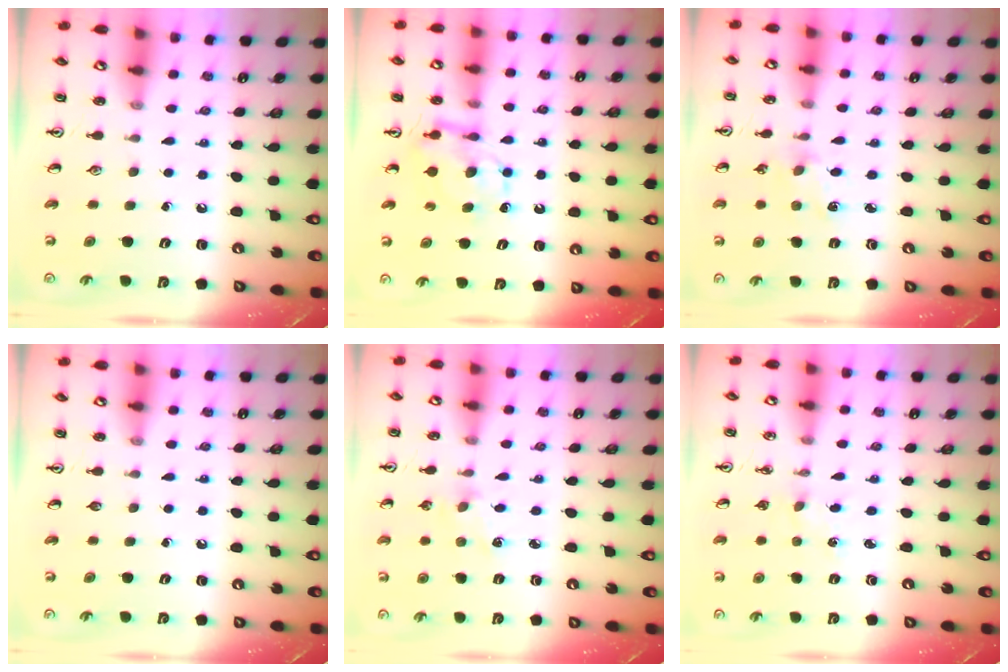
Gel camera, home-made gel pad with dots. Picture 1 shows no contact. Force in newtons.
{"total": 7.3, "press": 7.3, "slide": 0.5}
{"total": 3.2, "press": 3.2, "slide": 0.4}
{"total": 0.0}
{"total": 1.7, "press": 1.7, "slide": 0.3}
{"total": 0.0}